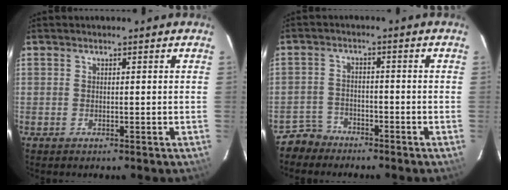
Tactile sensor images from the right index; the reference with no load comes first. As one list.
[{"total": 4.8, "force": [-4.1, 2.6, 0.0], "torque": [-0.012, 0.012, -0.081]}]